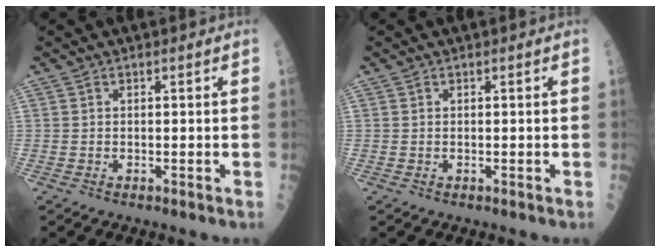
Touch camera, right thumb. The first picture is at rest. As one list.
[{"total": 0.0}]